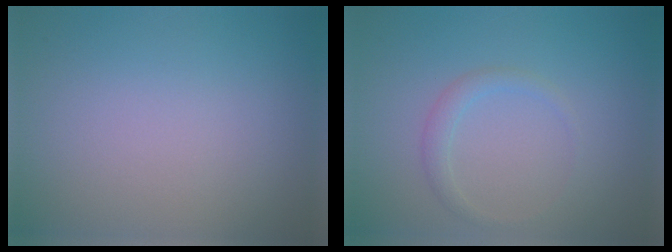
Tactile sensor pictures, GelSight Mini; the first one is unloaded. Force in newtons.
{"total": 1.3, "press": 1.3, "slide": 0.0}